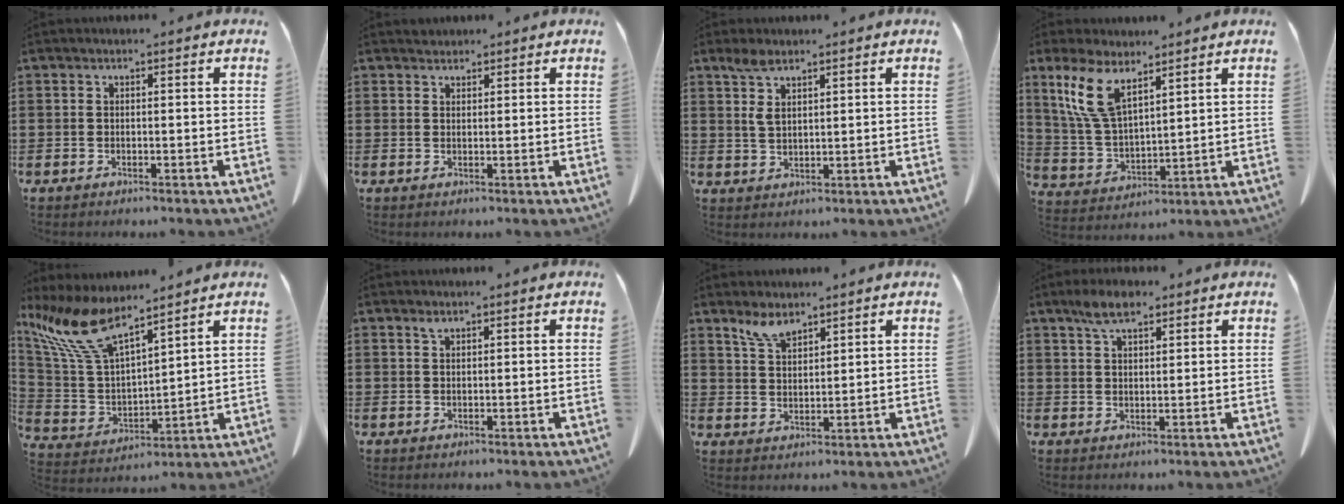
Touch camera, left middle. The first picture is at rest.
{"total": 1.0, "force": [0.9, 0.4, -0.1], "torque": [0.008, -0.002, 0.016]}
{"total": 4.1, "force": [2.3, 1.7, 2.9], "torque": [-0.074, 0.001, 0.040]}
{"total": 9.6, "force": [5.8, 3.9, 6.6], "torque": [-0.164, -0.013, 0.102]}
{"total": 11.1, "force": [7.8, 3.6, 7.0], "torque": [-0.174, -0.031, 0.138]}
{"total": 0.9, "force": [0.7, 0.3, 0.5], "torque": [-0.005, -0.005, 0.013]}
{"total": 4.3, "force": [3.6, 1.3, 1.8], "torque": [-0.045, -0.007, 0.068]}
{"total": 4.7, "force": [3.2, 1.8, 3.0], "torque": [-0.066, 0.006, 0.058]}